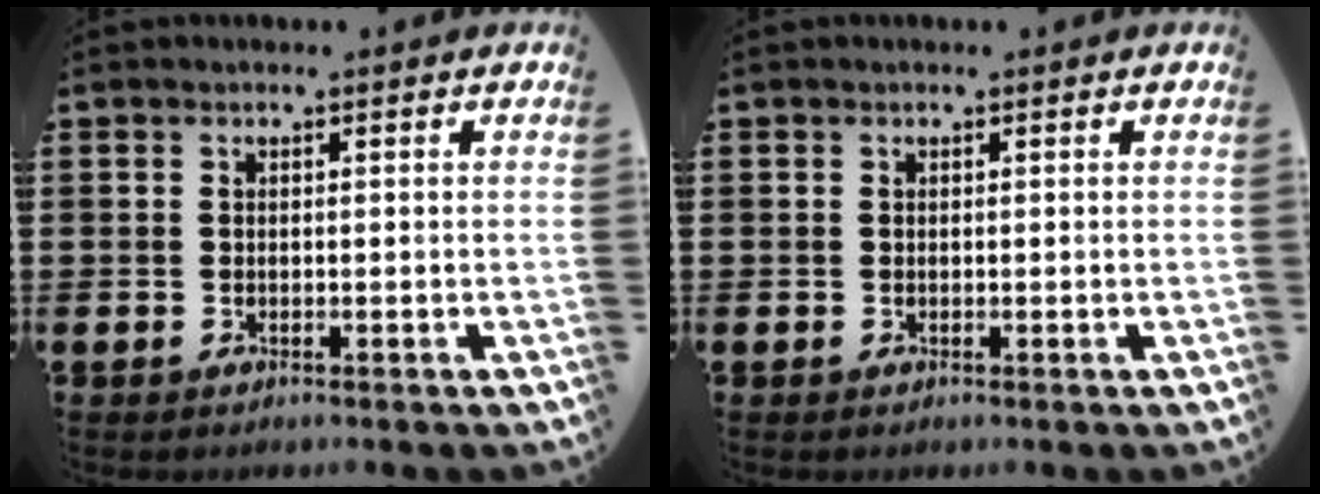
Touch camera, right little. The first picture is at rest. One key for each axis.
{"total": 0.0}